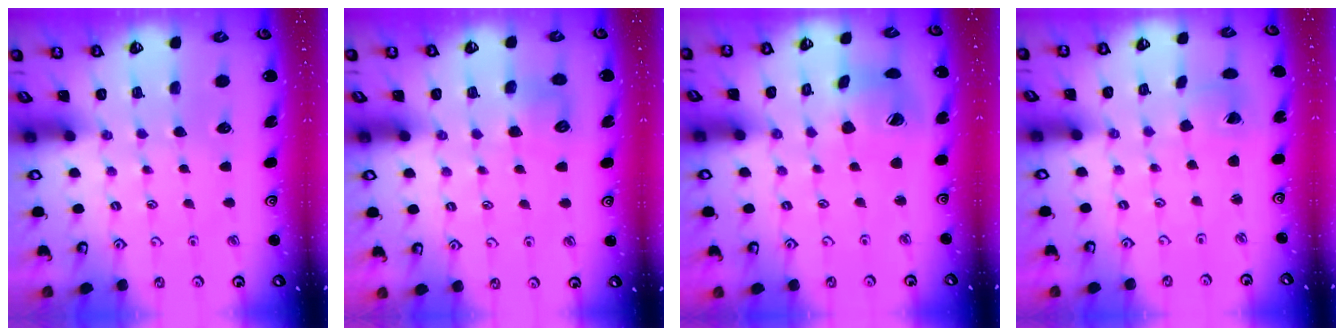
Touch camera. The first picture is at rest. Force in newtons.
{"total": 5.7, "press": 5.7, "slide": 0.6}
{"total": 9.1, "press": 9.0, "slide": 1.2}
{"total": 1.5, "press": 1.5, "slide": 0.1}